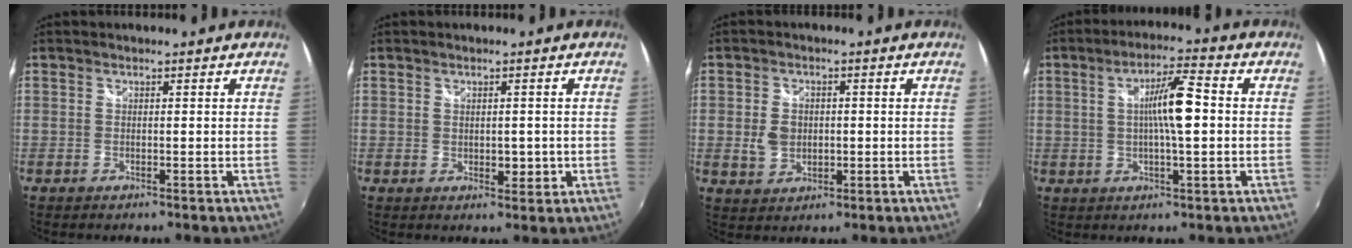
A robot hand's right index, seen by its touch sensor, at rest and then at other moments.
{"total": 2.8, "force": [-0.2, 1.7, 2.1], "torque": [-0.029, -0.004, 0.000]}
{"total": 4.9, "force": [-0.3, 4.0, 2.9], "torque": [-0.060, 0.003, -0.003]}
{"total": 8.5, "force": [0.5, 1.2, 8.4], "torque": [-0.144, 0.006, 0.010]}